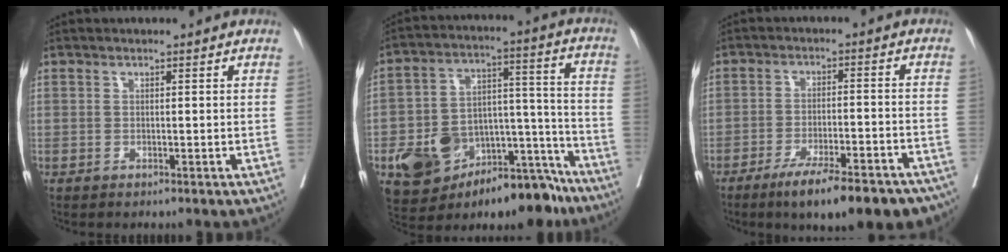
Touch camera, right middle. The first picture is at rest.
{"total": 19.4, "force": [-12.6, 8.6, 12.0], "torque": [-0.168, 0.047, -0.192]}
{"total": 15.8, "force": [-12.1, 3.2, 9.6], "torque": [-0.093, 0.007, -0.174]}